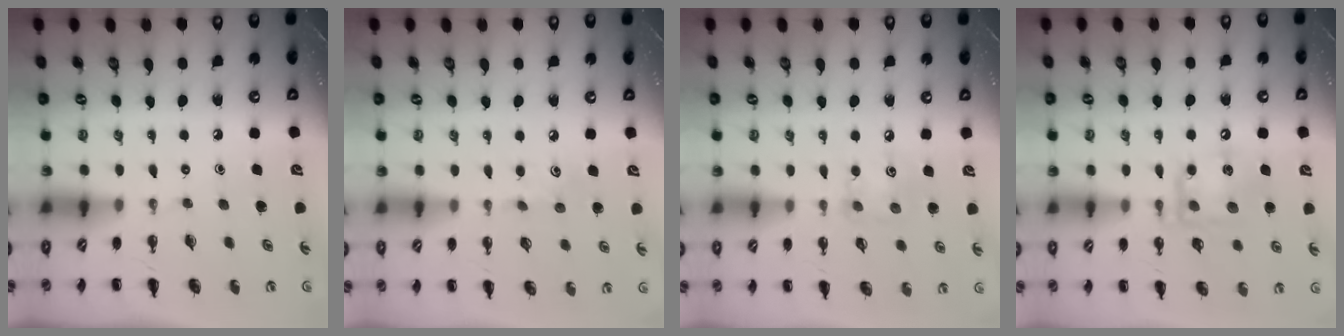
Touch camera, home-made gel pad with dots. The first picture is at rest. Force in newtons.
{"total": 5.3, "press": 5.1, "slide": 1.4}
{"total": 6.2, "press": 6.2, "slide": 0.8}
{"total": 13.9, "press": 13.8, "slide": 1.8}